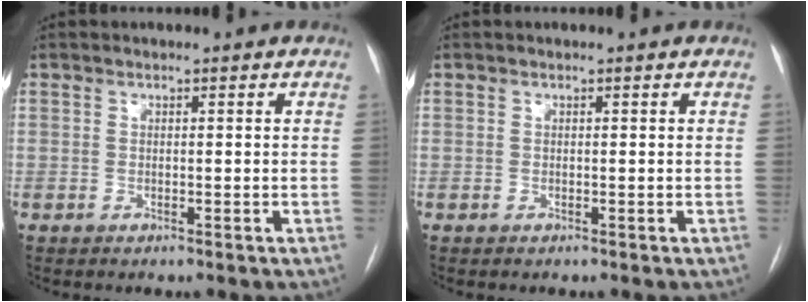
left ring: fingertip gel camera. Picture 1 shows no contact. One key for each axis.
{"total": 0.0}